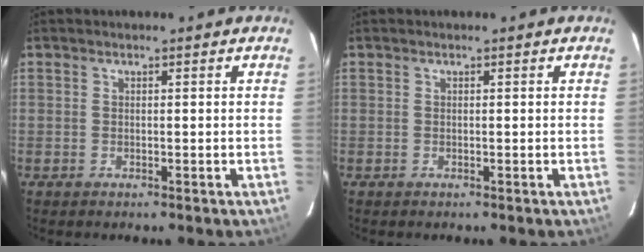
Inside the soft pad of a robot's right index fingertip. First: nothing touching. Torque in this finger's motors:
{"motor_torque": [0.01, 0.00, 0.13, 0.01]}